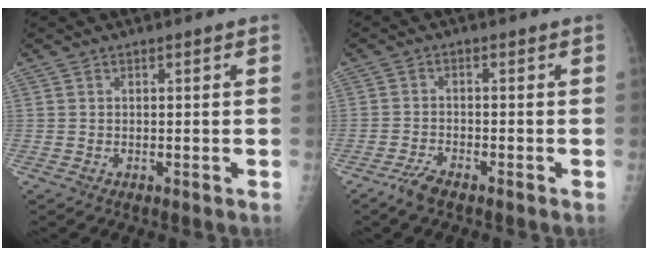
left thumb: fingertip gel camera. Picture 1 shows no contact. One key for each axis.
{"total": 3.2, "fx": -2.5, "fy": 1.0, "fz": 1.7, "tx": -0.044, "ty": 0.006, "tz": -0.049}